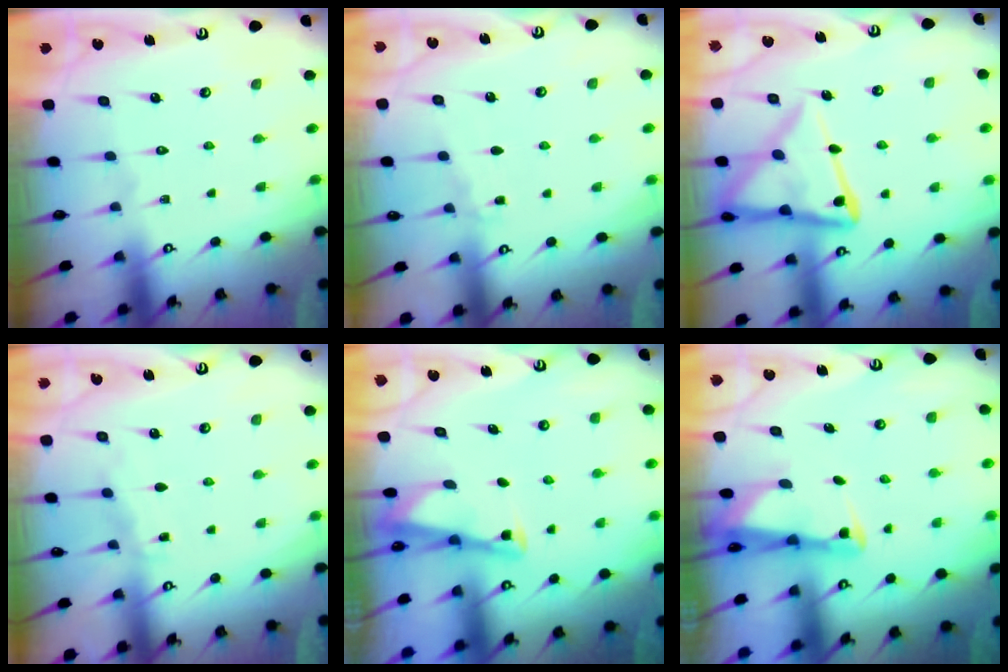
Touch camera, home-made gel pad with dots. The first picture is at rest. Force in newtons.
{"total": 3.7, "press": 3.7, "slide": 0.5}
{"total": 16.8, "press": 16.7, "slide": 1.6}
{"total": 5.4, "press": 5.4, "slide": 0.6}
{"total": 2.8, "press": 2.8, "slide": 0.4}
{"total": 2.4, "press": 2.4, "slide": 0.3}